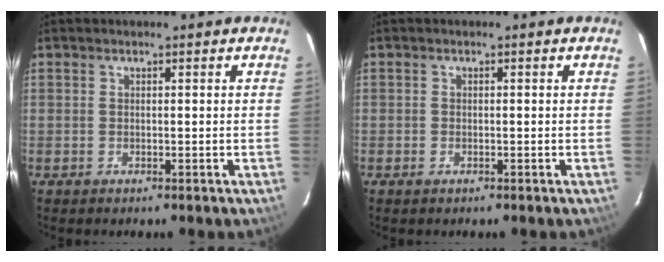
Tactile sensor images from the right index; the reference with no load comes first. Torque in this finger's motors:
{"motor_torque": [0.06, -0.03, -0.16, -0.05]}